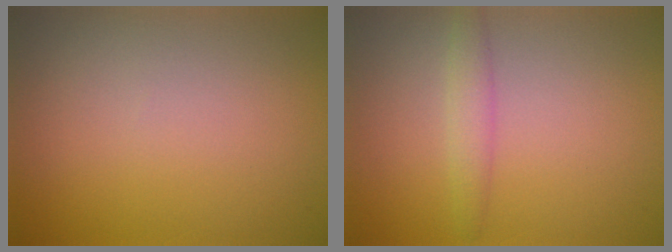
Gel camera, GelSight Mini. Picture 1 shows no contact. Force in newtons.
{"total": 1.7, "press": 1.6, "slide": 0.2}